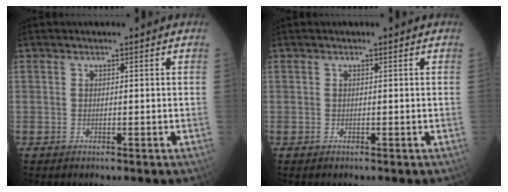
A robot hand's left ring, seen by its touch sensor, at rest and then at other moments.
{"total": 0.0}